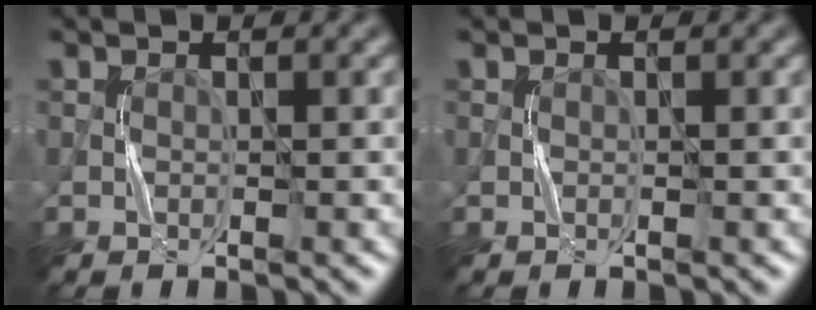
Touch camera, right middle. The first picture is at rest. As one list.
[{"total": 0.0}]